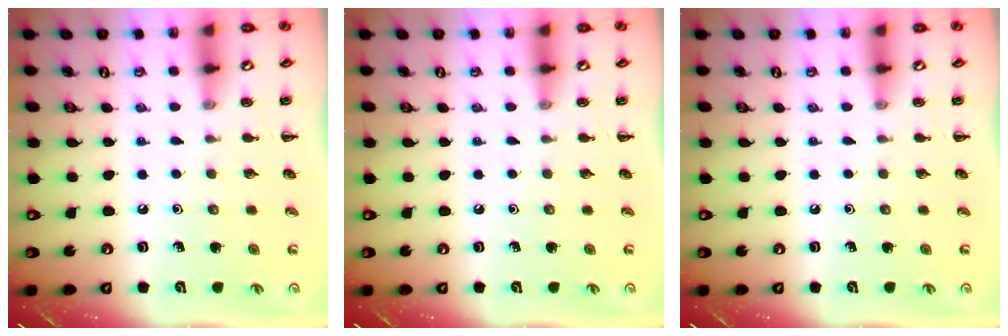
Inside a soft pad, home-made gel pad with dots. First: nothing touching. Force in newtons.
{"total": 0.0}
{"total": 0.0}